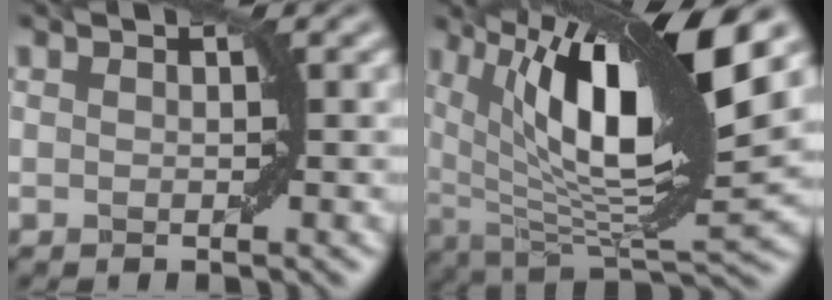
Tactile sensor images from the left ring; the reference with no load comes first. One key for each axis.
{"total": 15.3, "fx": 5.5, "fy": 4.8, "fz": 13.4, "tx": -0.233, "ty": 0.007, "tz": 0.098}